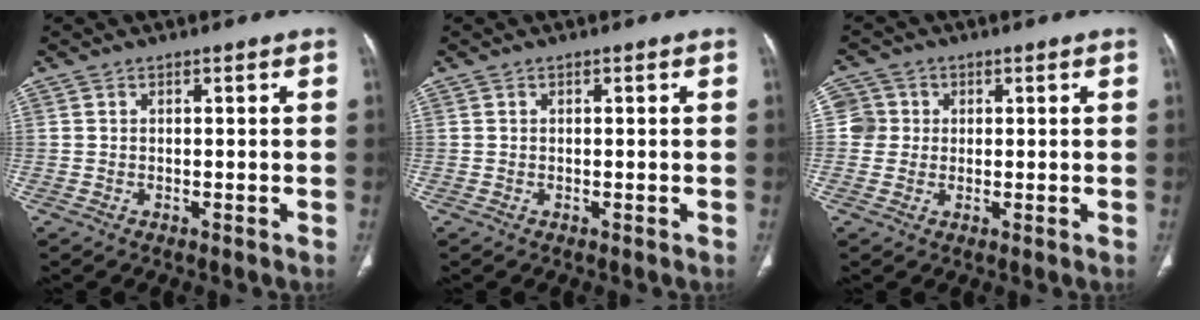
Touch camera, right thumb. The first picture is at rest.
{"total": 0.0}
{"total": 4.2, "force": [0.5, 4.2, 0.3], "torque": [0.020, 0.007, 0.006]}